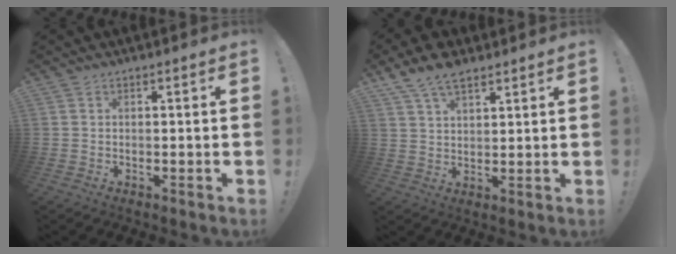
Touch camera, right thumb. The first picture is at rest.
{"total": 8.2, "force": [5.8, 3.8, 4.4], "torque": [-0.079, -0.020, 0.110]}